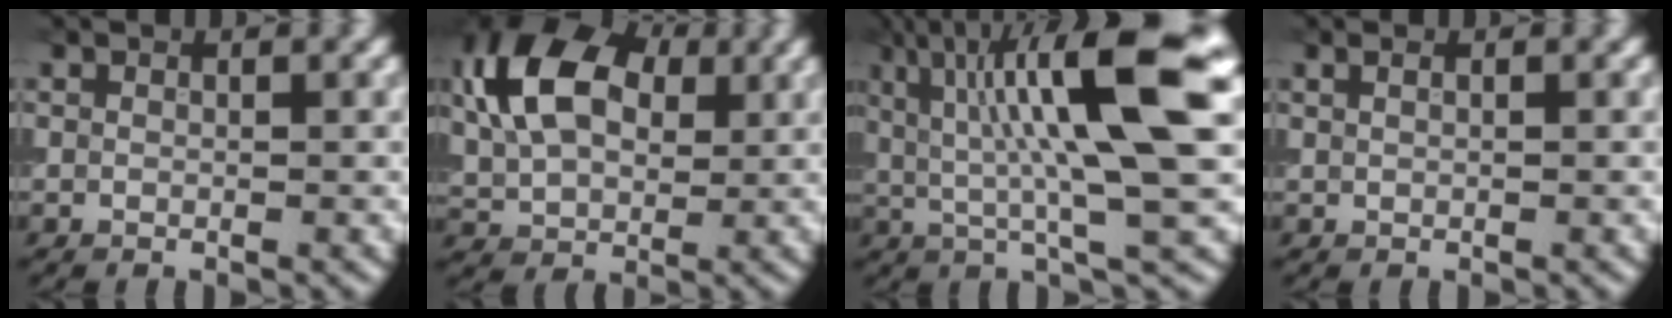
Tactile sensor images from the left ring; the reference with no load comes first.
{"total": 9.9, "force": [2.9, 6.3, 7.0], "torque": [-0.150, 0.024, 0.043]}
{"total": 12.8, "force": [3.0, 2.8, 12.1], "torque": [-0.203, 0.013, 0.048]}
{"total": 0.9, "force": [0.5, 0.5, 0.6], "torque": [-0.007, -0.006, 0.003]}